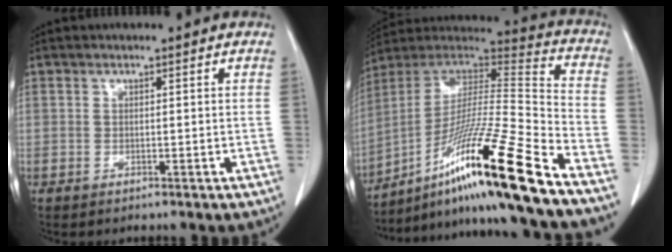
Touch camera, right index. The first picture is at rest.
{"total": 24.1, "force": [-15.0, -0.8, 18.9], "torque": [-0.333, -0.021, -0.272]}